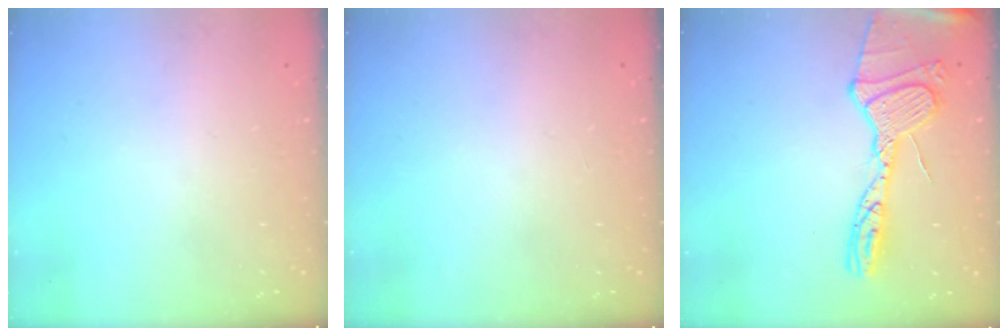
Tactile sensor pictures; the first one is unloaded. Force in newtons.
{"total": 0.0}
{"total": 17.2, "press": 17.2, "slide": 1.5}